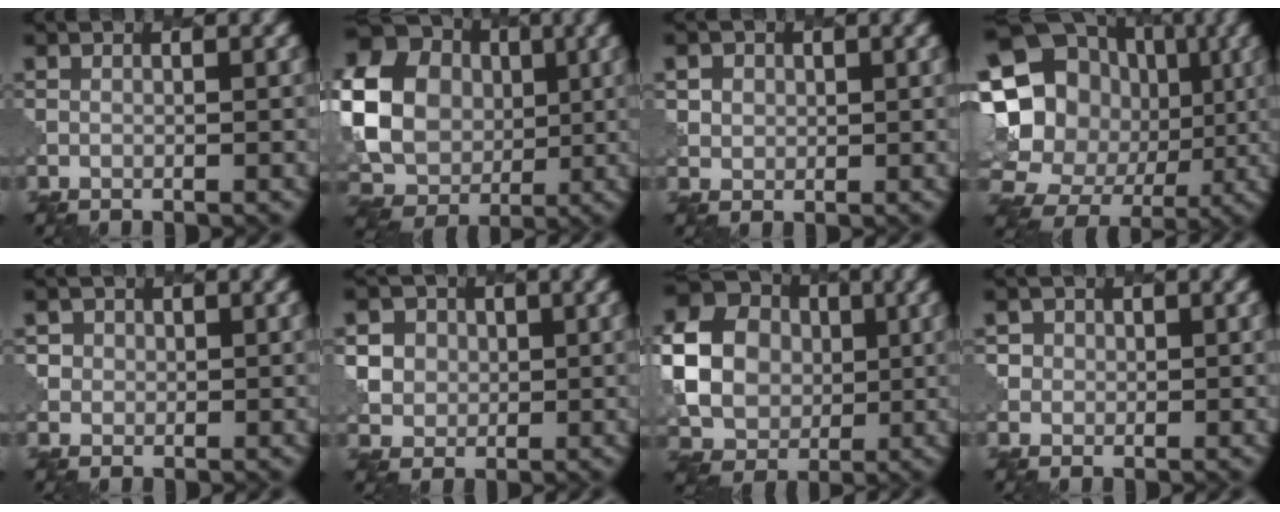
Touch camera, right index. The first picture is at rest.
{"total": 19.0, "force": [2.9, 17.2, 7.5], "torque": [-0.195, 0.021, 0.010]}
{"total": 2.8, "force": [1.5, 2.3, 0.6], "torque": [-0.017, 0.006, 0.022]}
{"total": 20.8, "force": [-1.0, 18.9, 8.5], "torque": [-0.174, 0.030, -0.043]}
{"total": 2.1, "force": [1.0, 1.8, 0.0], "torque": [0.004, 0.003, 0.012]}
{"total": 5.1, "force": [2.0, 4.5, 1.6], "torque": [-0.036, 0.017, 0.029]}
{"total": 9.2, "force": [1.0, 8.0, 4.4], "torque": [-0.113, 0.008, 0.005]}
{"total": 2.3, "force": [1.0, 2.1, 0.2], "torque": [0.007, 0.005, 0.006]}